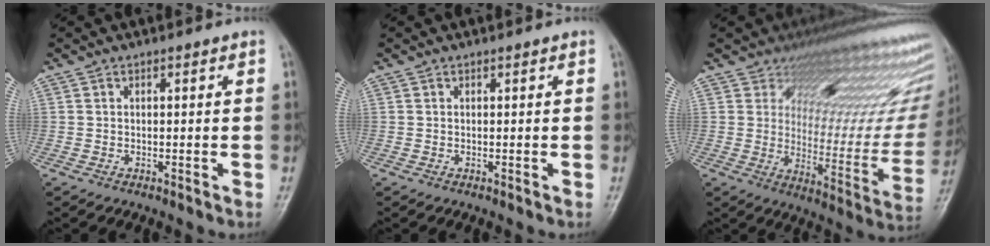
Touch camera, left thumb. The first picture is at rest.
{"total": 0.0}
{"total": 19.2, "force": [10.9, 9.9, 12.3], "torque": [-0.087, -0.039, 0.134]}